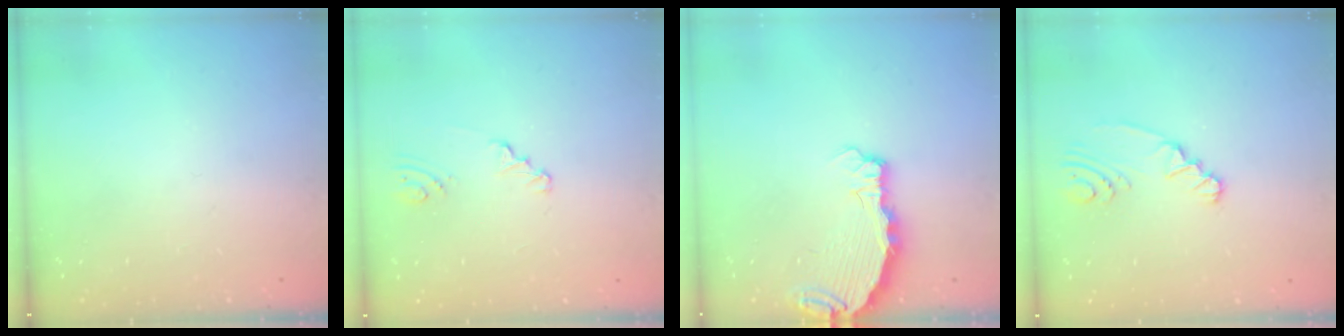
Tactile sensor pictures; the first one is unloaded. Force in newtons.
{"total": 1.3, "press": 1.3, "slide": 0.1}
{"total": 4.2, "press": 4.2, "slide": 0.4}
{"total": 2.8, "press": 2.6, "slide": 1.2}